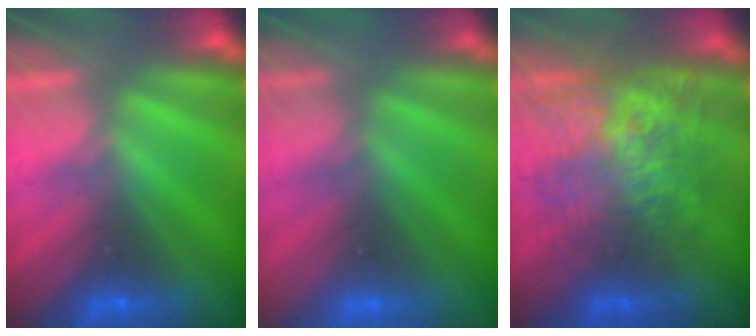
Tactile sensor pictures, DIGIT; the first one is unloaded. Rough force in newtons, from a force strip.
{"total": 2.7}
{"total": 11.1}